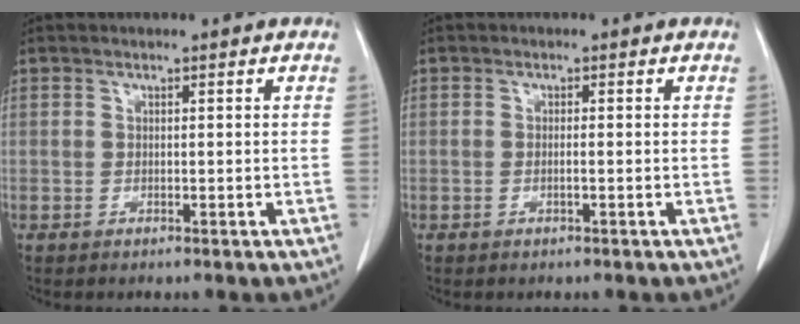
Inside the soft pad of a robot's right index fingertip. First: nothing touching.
{"total": 0.7, "force": [-0.1, 0.0, 0.7], "torque": [-0.012, 0.001, -0.001]}